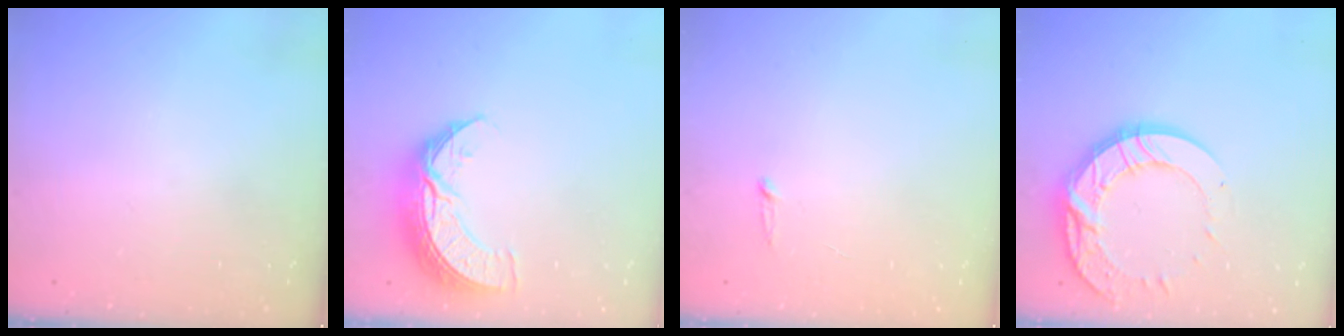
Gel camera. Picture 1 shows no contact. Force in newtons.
{"total": 10.3, "press": 10.2, "slide": 0.7}
{"total": 2.5, "press": 2.5, "slide": 0.2}
{"total": 17.3, "press": 17.2, "slide": 1.9}